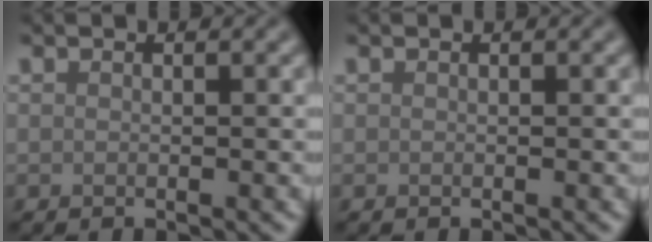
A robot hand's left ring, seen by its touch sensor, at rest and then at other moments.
{"total": 0.0}